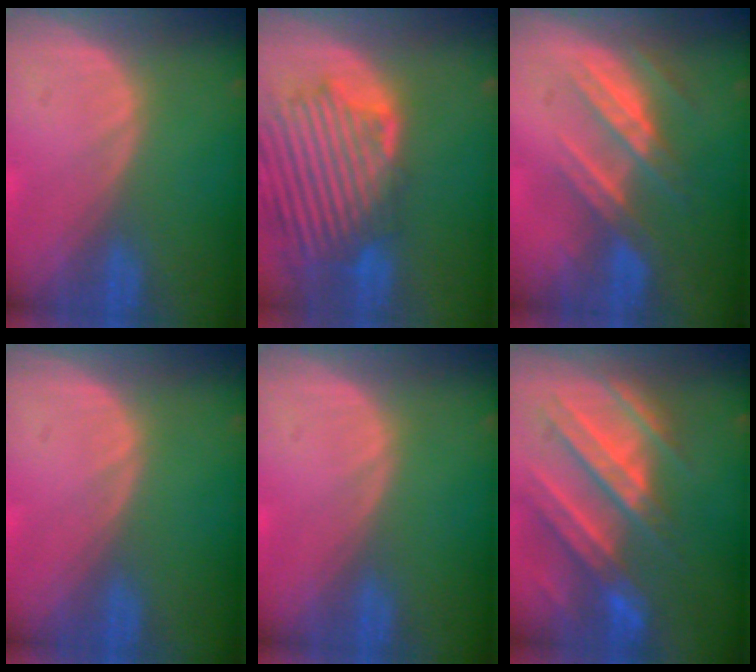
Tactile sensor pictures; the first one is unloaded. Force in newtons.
{"total": 13.5, "press": 11.7, "slide": 6.8}
{"total": 7.2, "press": 6.7, "slide": 2.7}
{"total": 0.0}
{"total": 0.0}
{"total": 10.5, "press": 9.6, "slide": 4.3}